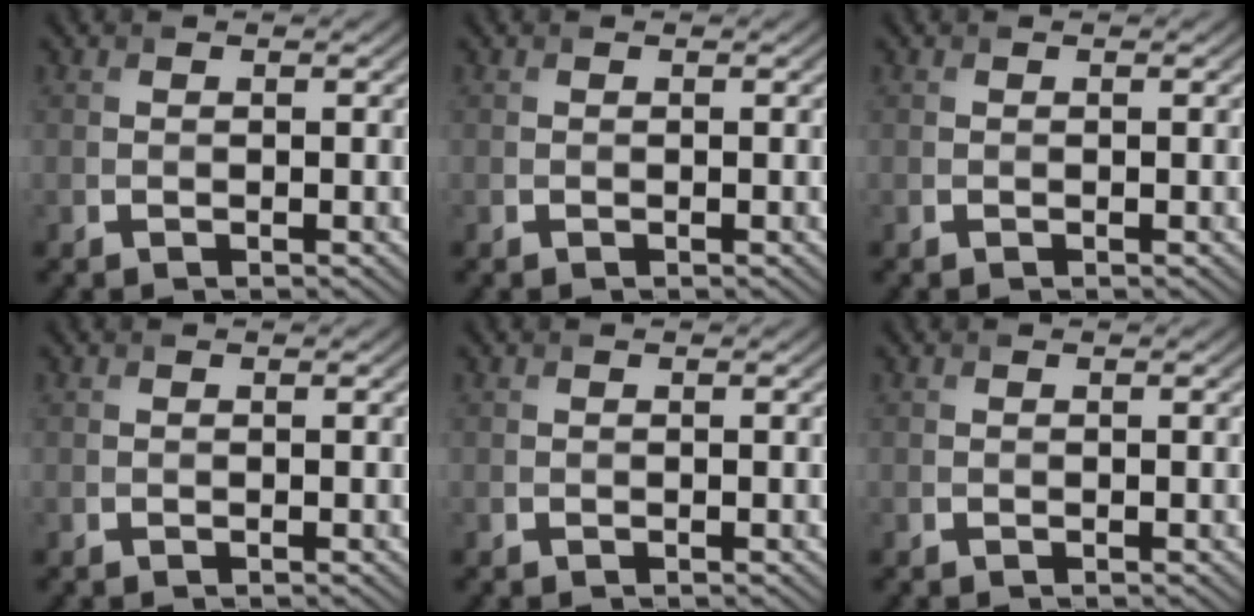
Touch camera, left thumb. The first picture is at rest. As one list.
[{"total": 0.0}, {"total": 0.0}, {"total": 0.0}, {"total": 0.0}, {"total": 0.0}]